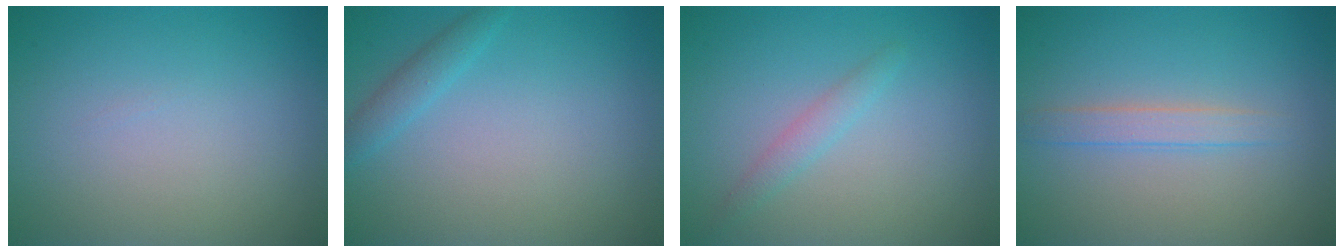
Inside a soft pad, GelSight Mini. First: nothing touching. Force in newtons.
{"total": 1.5, "press": 1.5, "slide": 0.1}
{"total": 1.5, "press": 1.5, "slide": 0.1}
{"total": 1.8, "press": 1.8, "slide": 0.1}